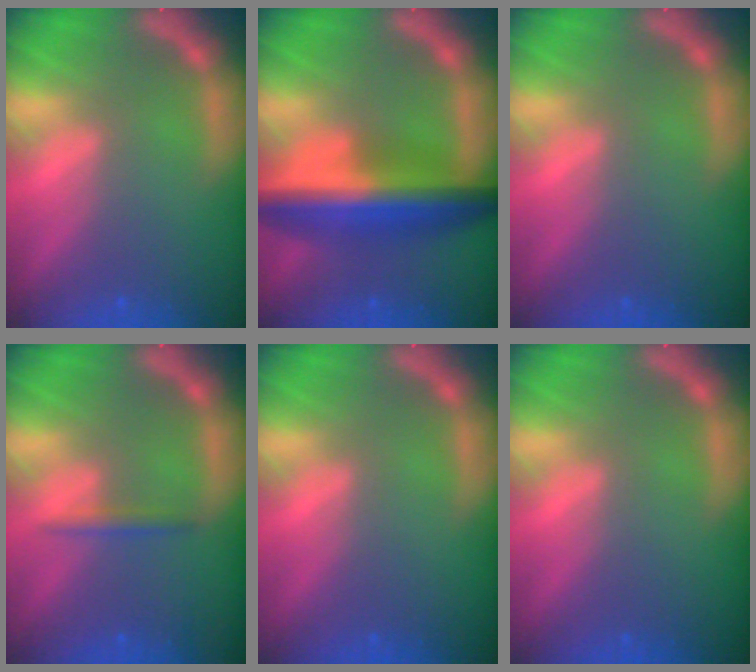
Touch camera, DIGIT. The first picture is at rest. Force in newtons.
{"total": 9.5}
{"total": 0.0}
{"total": 1.4}
{"total": 0.0}
{"total": 0.0}